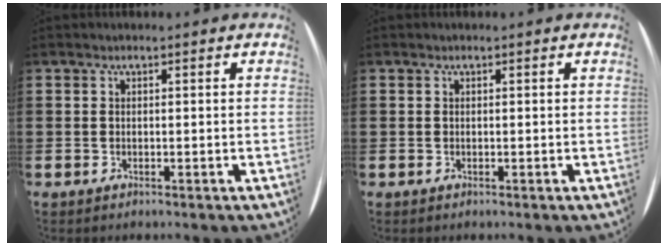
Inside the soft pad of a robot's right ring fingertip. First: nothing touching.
{"total": 0.0}